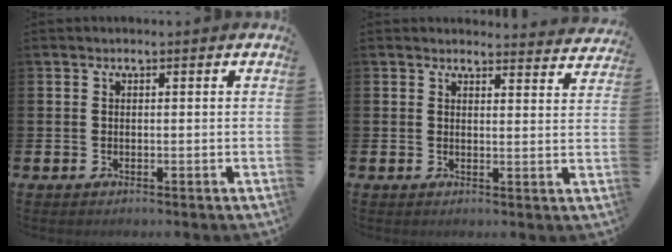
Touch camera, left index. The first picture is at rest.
{"total": 3.0, "force": [3.0, 0.3, 0.0], "torque": [0.004, -0.021, 0.051]}